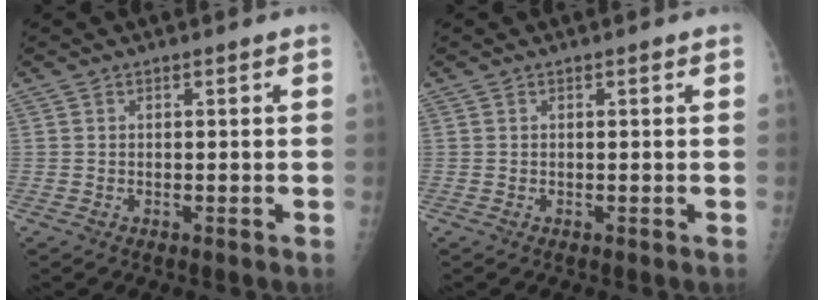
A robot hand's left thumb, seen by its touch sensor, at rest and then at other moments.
{"total": 0.0}